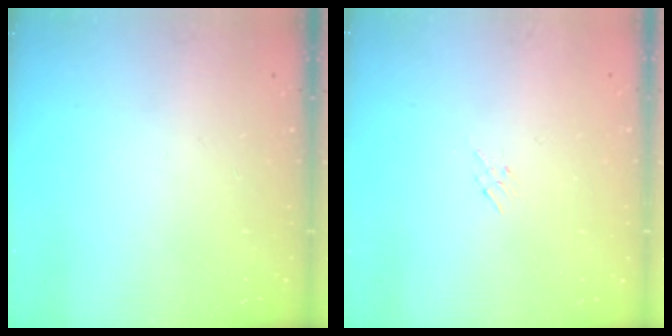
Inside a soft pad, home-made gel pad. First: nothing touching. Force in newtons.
{"total": 1.9, "press": 1.8, "slide": 0.5}